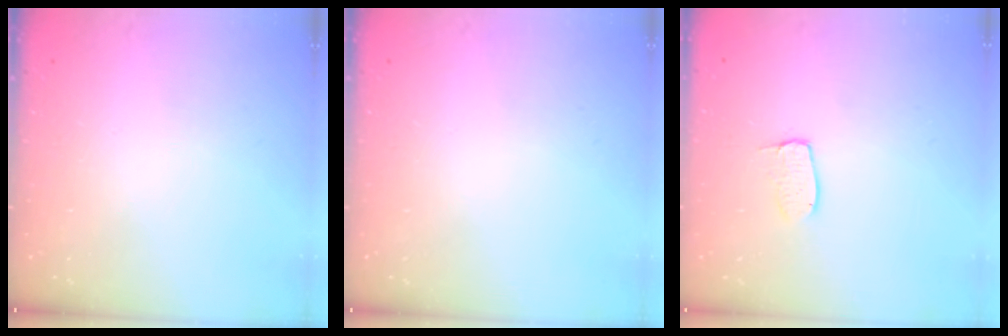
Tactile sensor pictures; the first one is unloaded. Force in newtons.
{"total": 0.0}
{"total": 4.3, "press": 4.3, "slide": 0.2}